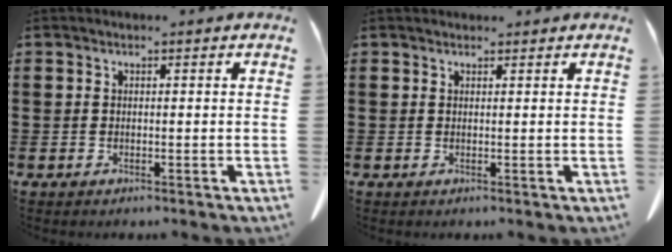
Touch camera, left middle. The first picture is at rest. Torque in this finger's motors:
{"motor_torque": [0.20, -0.03, 0.03, -0.03]}